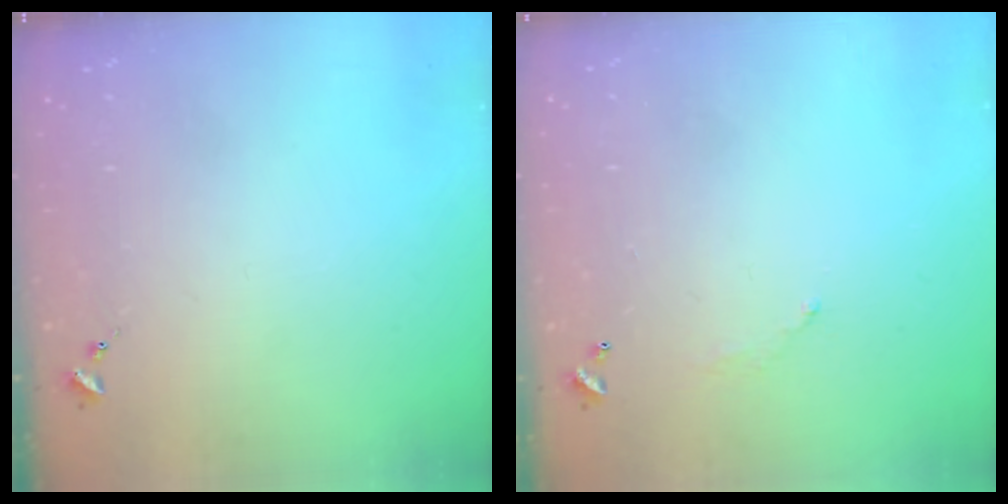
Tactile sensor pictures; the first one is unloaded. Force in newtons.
{"total": 5.2, "press": 5.2, "slide": 0.3}